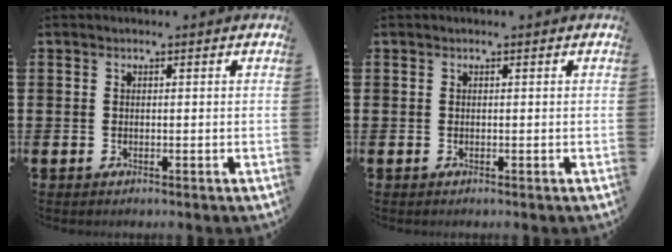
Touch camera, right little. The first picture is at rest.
{"total": 0.0}